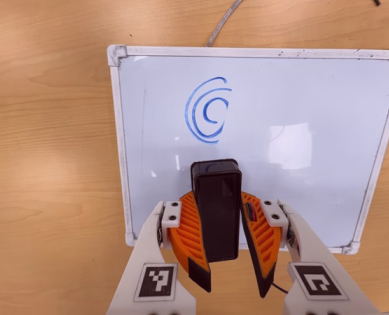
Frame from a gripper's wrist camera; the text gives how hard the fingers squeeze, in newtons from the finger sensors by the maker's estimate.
{"total": 12.2, "left": 11.3, "right": 13.2}